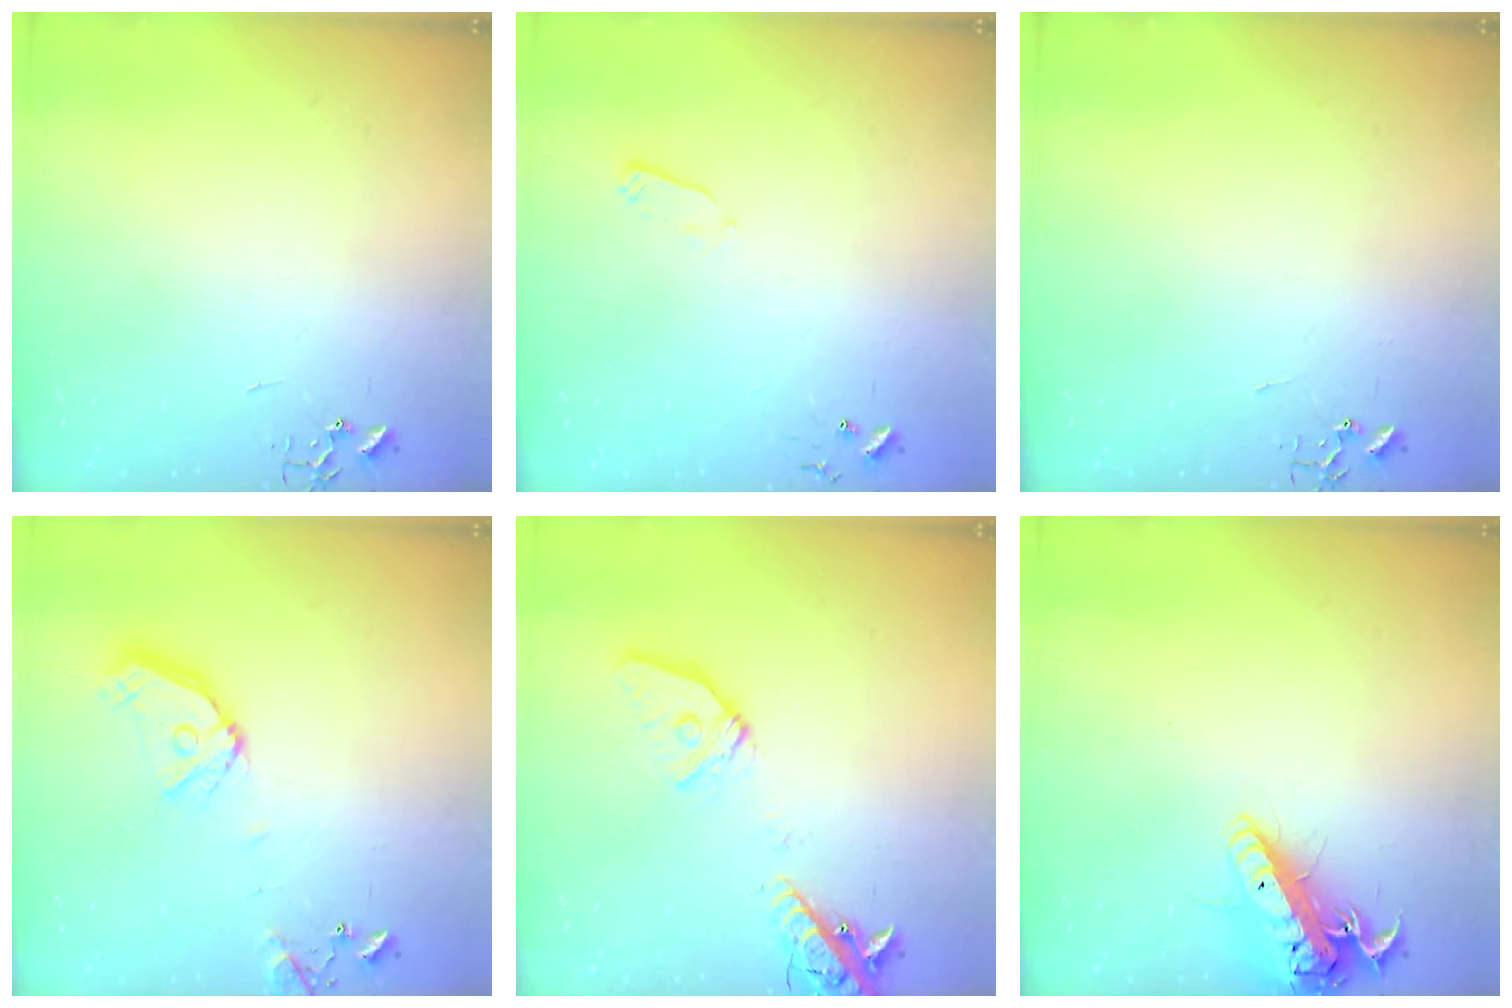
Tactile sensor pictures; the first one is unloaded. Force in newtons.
{"total": 3.5, "press": 3.4, "slide": 1.0}
{"total": 0.0}
{"total": 13.4, "press": 13.2, "slide": 2.1}
{"total": 15.2, "press": 14.9, "slide": 3.0}
{"total": 16.4, "press": 16.1, "slide": 3.0}